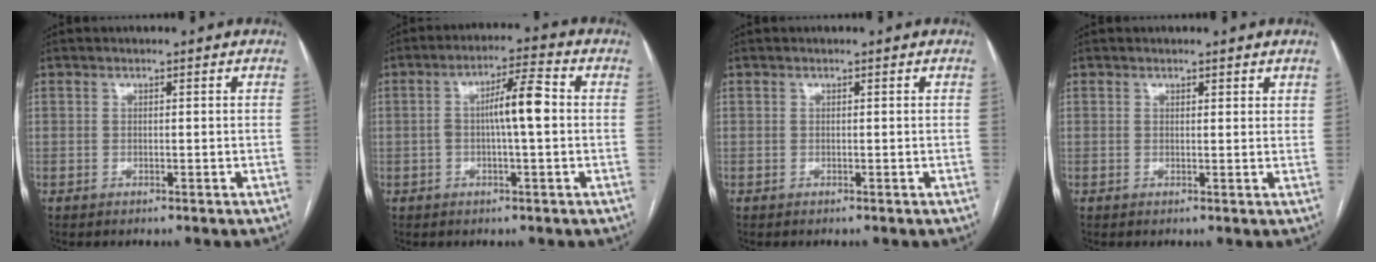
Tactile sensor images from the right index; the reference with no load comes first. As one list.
[{"total": 7.0, "force": [0.0, 0.8, 6.9], "torque": [-0.122, 0.019, -0.004]}, {"total": 0.0}, {"total": 1.5, "force": [1.2, 0.5, 0.6], "torque": [-0.007, 0.000, 0.014]}]